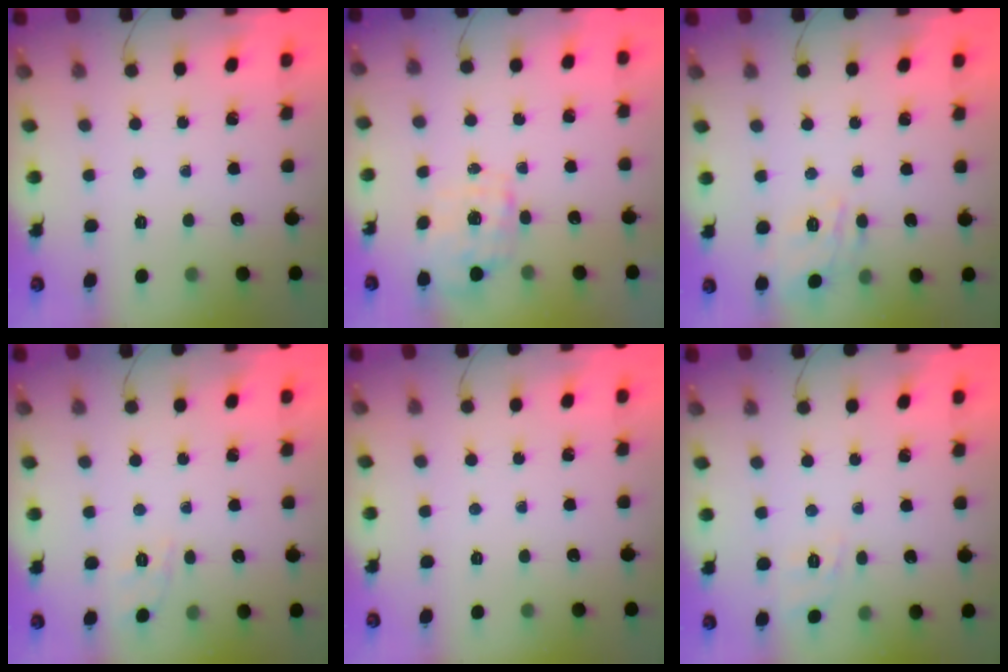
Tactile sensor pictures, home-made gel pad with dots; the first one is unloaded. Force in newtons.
{"total": 1.7, "press": 1.6, "slide": 0.5}
{"total": 10.1, "press": 10.0, "slide": 1.0}
{"total": 2.0, "press": 0.7, "slide": 1.9}
{"total": 0.0}
{"total": 2.1, "press": 0.8, "slide": 1.9}